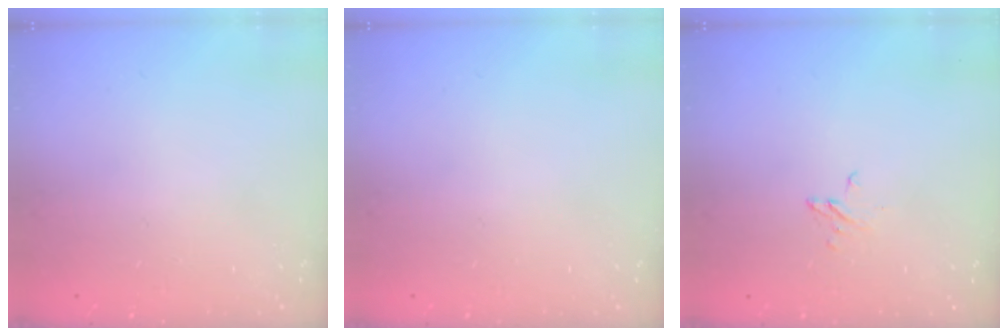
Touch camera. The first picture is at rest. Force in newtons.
{"total": 0.0}
{"total": 2.4, "press": 2.4, "slide": 0.2}